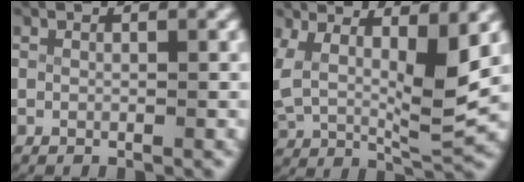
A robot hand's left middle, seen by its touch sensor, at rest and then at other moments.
{"total": 9.0, "force": [2.6, 5.6, 6.5], "torque": [-0.143, -0.025, 0.048]}